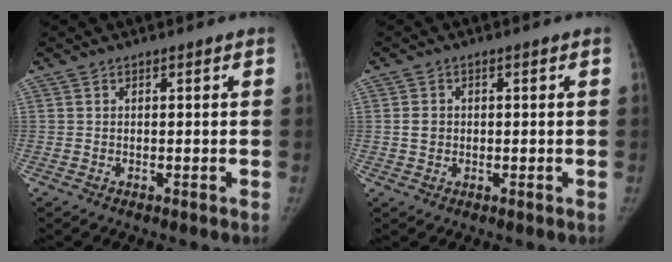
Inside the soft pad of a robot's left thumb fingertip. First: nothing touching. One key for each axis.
{"total": 2.3, "fx": 0.1, "fy": 2.0, "fz": 1.1, "tx": -0.015, "ty": 0.003, "tz": 0.002}